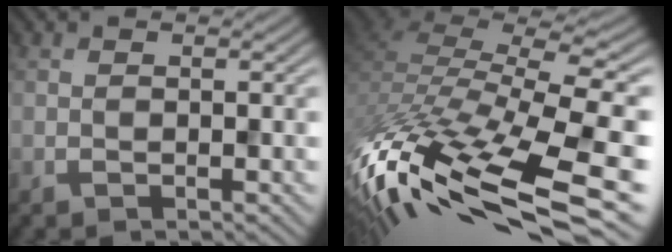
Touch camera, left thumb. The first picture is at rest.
{"total": 15.2, "force": [-9.5, 5.3, 10.6], "torque": [-0.258, -0.010, -0.140]}